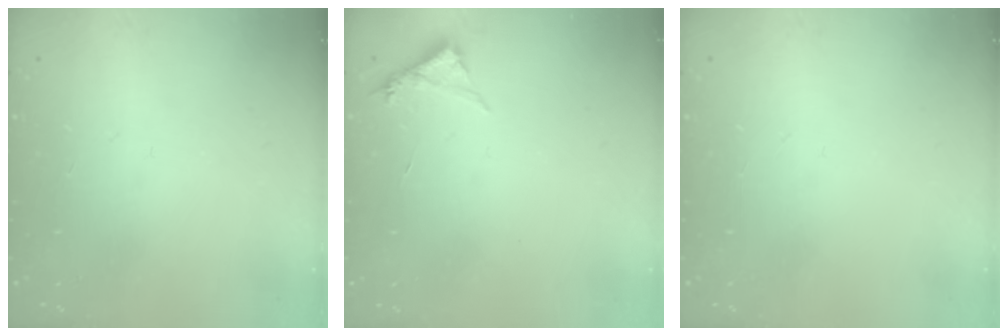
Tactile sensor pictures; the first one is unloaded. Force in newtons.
{"total": 4.3, "press": 4.2, "slide": 0.4}
{"total": 0.0}